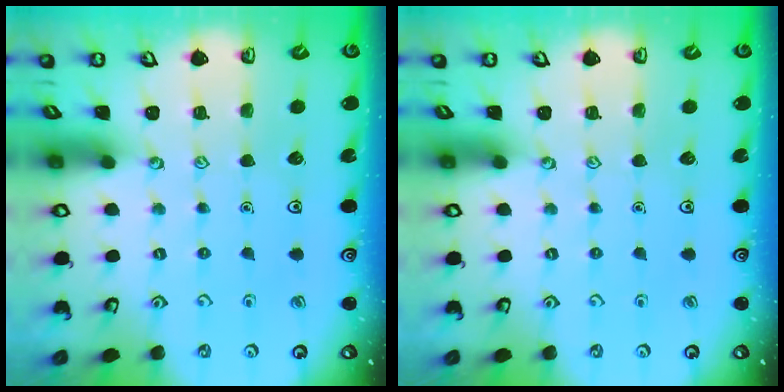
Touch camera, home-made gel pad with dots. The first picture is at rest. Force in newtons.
{"total": 0.0}